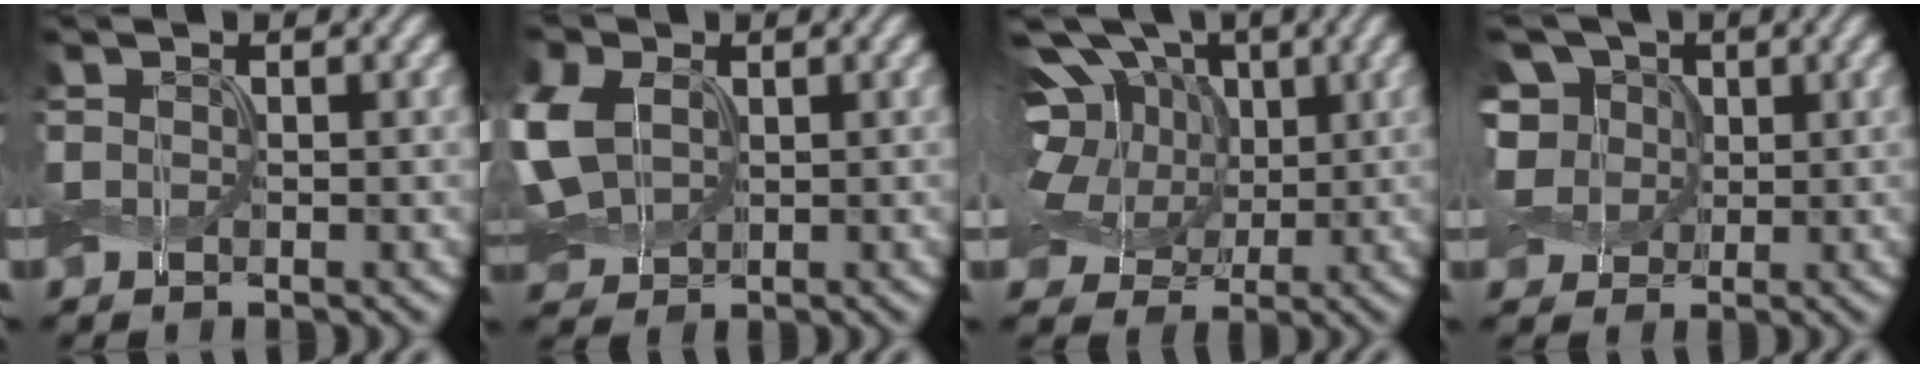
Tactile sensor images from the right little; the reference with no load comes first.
{"total": 7.9, "force": [1.2, 5.7, 5.3], "torque": [-0.152, 0.010, 0.021]}
{"total": 12.7, "force": [4.0, 9.2, 7.8], "torque": [-0.156, 0.032, 0.042]}
{"total": 6.9, "force": [1.5, 5.8, 3.5], "torque": [-0.091, 0.030, 0.011]}